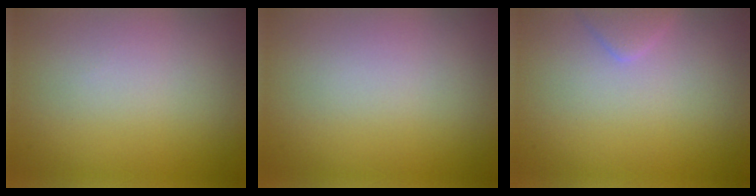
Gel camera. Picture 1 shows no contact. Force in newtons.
{"total": 0.0}
{"total": 1.5, "press": 1.5, "slide": 0.1}